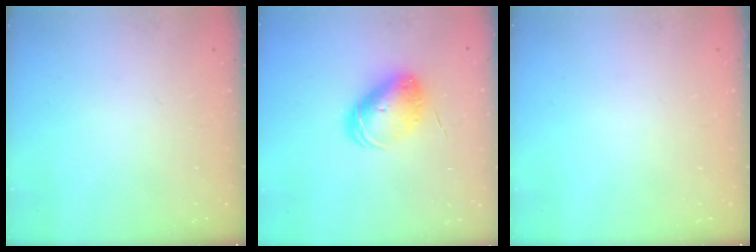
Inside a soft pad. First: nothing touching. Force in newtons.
{"total": 10.0, "press": 10.0, "slide": 0.6}
{"total": 0.0}